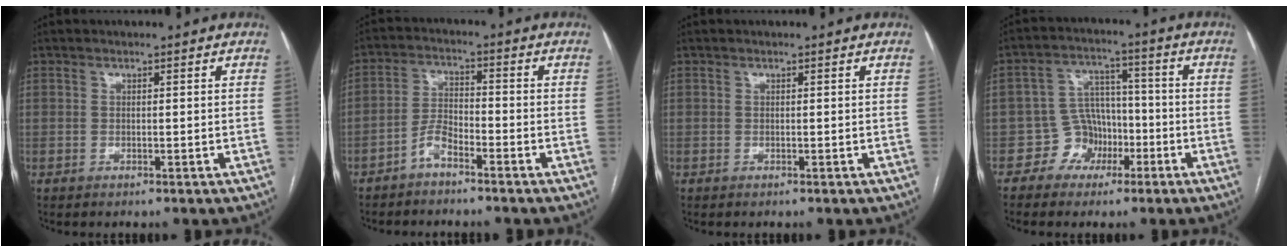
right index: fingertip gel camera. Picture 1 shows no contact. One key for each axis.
{"total": 4.0, "fx": -3.0, "fy": 1.2, "fz": 2.4, "tx": -0.054, "ty": 0.008, "tz": -0.060}
{"total": 0.0}
{"total": 6.6, "fx": -3.1, "fy": 5.7, "fz": 1.5, "tx": -0.024, "ty": 0.022, "tz": -0.045}